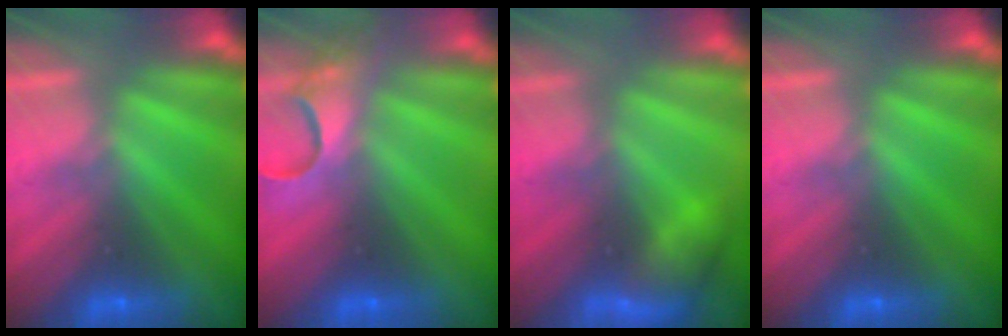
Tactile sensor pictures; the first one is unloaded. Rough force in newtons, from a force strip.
{"total": 4.9}
{"total": 3.8}
{"total": 0.0}